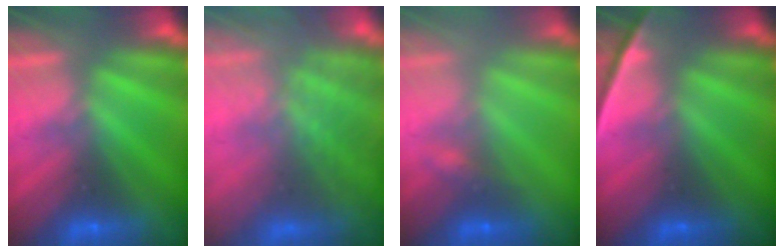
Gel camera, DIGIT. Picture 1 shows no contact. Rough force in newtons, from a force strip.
{"total": 9.8}
{"total": 2.2}
{"total": 2.3}